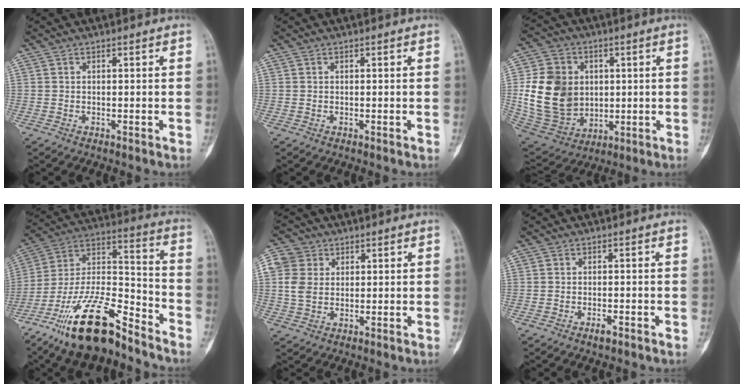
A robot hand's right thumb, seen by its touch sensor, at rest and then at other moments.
{"total": 0.0}
{"total": 17.7, "force": [1.4, 14.4, 10.2], "torque": [-0.163, -0.002, 0.046]}
{"total": 21.3, "force": [-15.7, 6.3, 12.9], "torque": [-0.253, 0.079, -0.287]}
{"total": 6.4, "force": [1.3, 5.5, 3.0], "torque": [-0.055, 0.005, 0.022]}
{"total": 1.6, "force": [-1.0, 0.5, 1.1], "torque": [-0.020, 0.003, -0.019]}